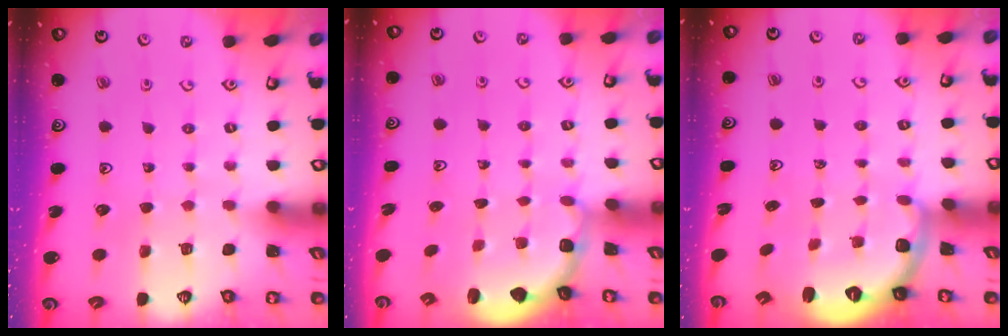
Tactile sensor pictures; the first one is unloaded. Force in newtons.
{"total": 2.7, "press": 2.2, "slide": 1.5}
{"total": 2.6, "press": 1.5, "slide": 2.1}